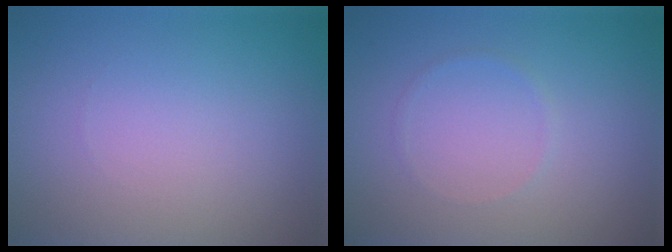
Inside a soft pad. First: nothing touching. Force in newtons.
{"total": 0.6, "press": 0.6, "slide": 0.1}